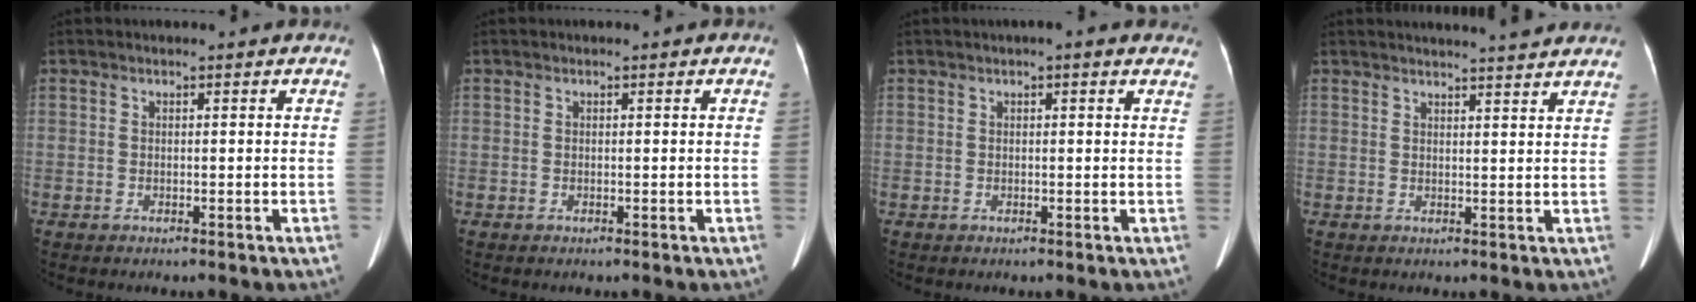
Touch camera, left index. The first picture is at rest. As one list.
[{"total": 0.0}, {"total": 3.3, "force": [2.3, 0.6, 2.3], "torque": [-0.019, 0.018, 0.021]}, {"total": 8.8, "force": [8.2, -0.2, 3.0], "torque": [-0.042, 0.011, 0.090]}]